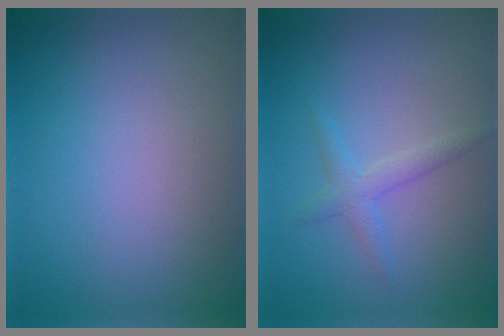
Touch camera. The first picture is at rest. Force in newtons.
{"total": 1.7, "press": 1.7, "slide": 0.1}